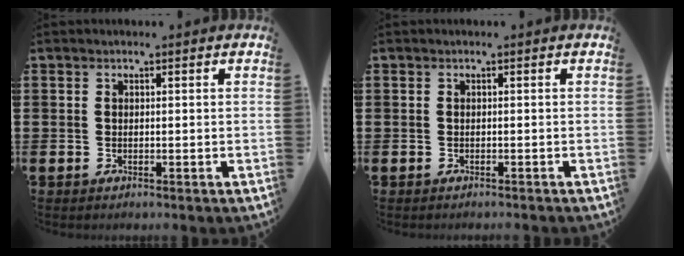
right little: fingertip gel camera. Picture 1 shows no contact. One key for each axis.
{"total": 0.0}